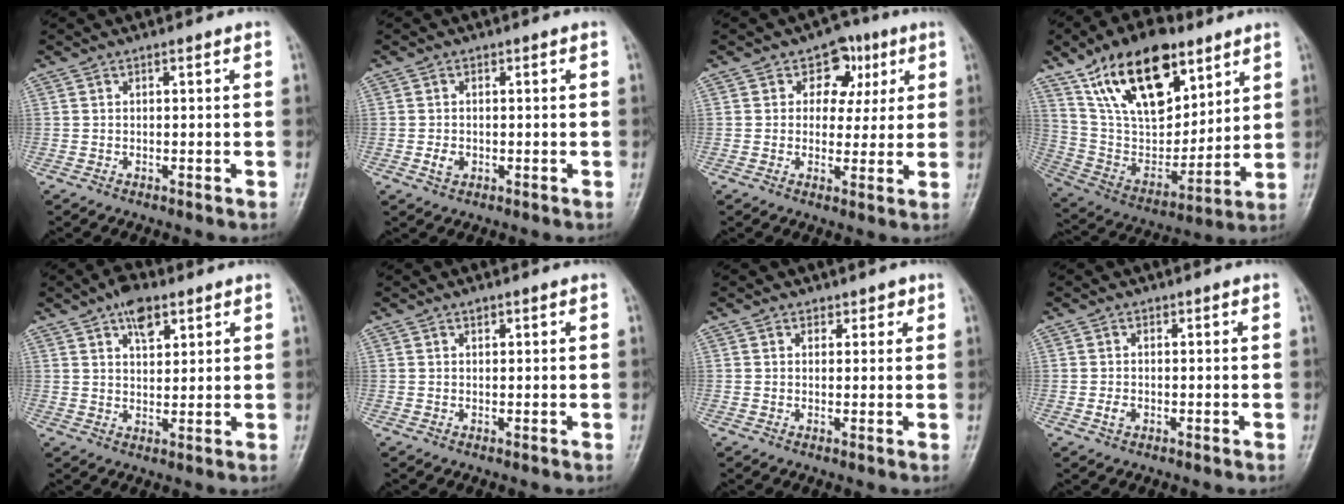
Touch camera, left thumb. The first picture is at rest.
{"total": 2.1, "force": [-0.5, 1.7, 1.2], "torque": [-0.015, 0.001, -0.007]}
{"total": 7.2, "force": [2.8, 5.8, 3.3], "torque": [0.002, -0.001, 0.032]}
{"total": 23.6, "force": [13.4, 12.3, 15.1], "torque": [-0.228, -0.045, 0.249]}
{"total": 6.4, "force": [3.7, 3.3, 4.0], "torque": [-0.047, -0.014, 0.057]}
{"total": 0.9, "force": [0.6, 0.5, 0.5], "torque": [-0.004, -0.003, 0.008]}
{"total": 2.3, "force": [1.5, 1.7, 0.3], "torque": [0.022, -0.006, 0.014]}
{"total": 1.6, "force": [-0.4, 1.2, 0.9], "torque": [-0.013, 0.001, -0.008]}